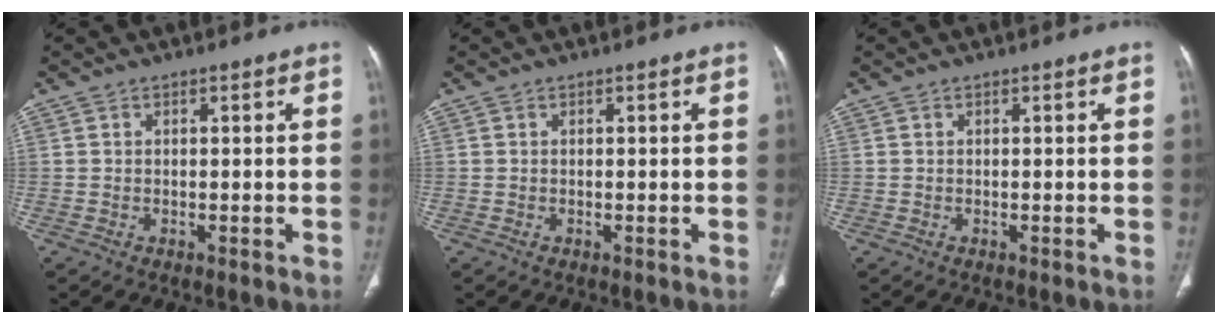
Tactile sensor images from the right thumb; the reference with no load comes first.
{"total": 0.0}
{"total": 0.0}